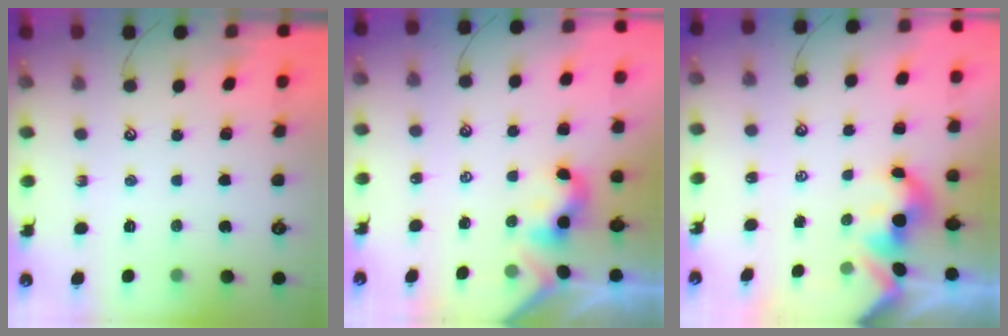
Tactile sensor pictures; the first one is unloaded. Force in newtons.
{"total": 2.4, "press": 2.4, "slide": 0.2}
{"total": 2.4, "press": 2.3, "slide": 0.3}